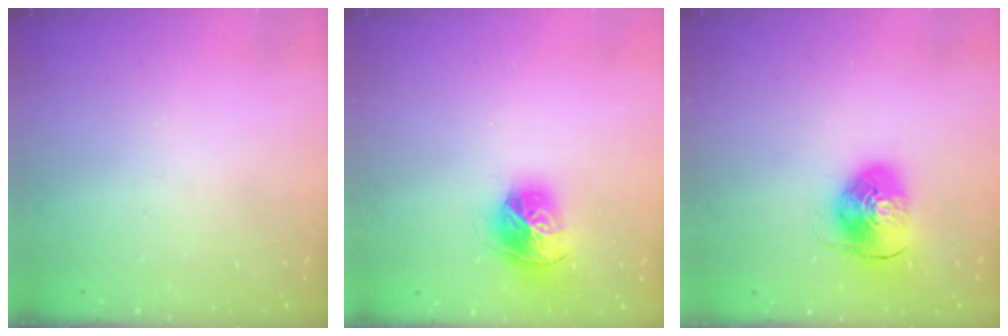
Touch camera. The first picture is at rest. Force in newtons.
{"total": 14.8, "press": 14.7, "slide": 1.6}
{"total": 9.2, "press": 9.0, "slide": 1.5}